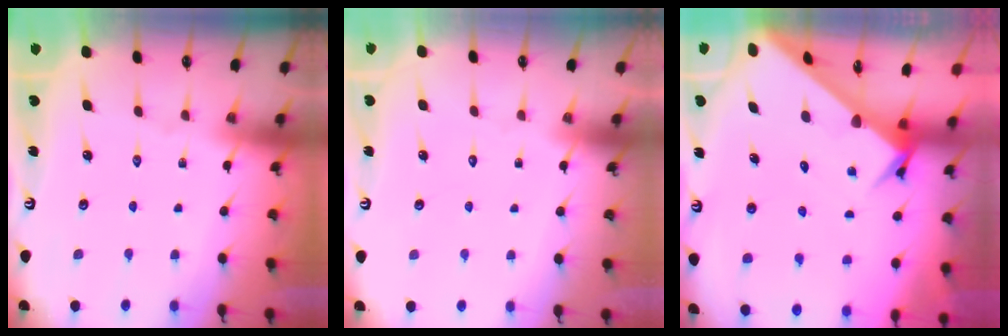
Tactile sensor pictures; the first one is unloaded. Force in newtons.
{"total": 1.7, "press": 1.7, "slide": 0.1}
{"total": 3.0, "press": 3.0, "slide": 0.3}